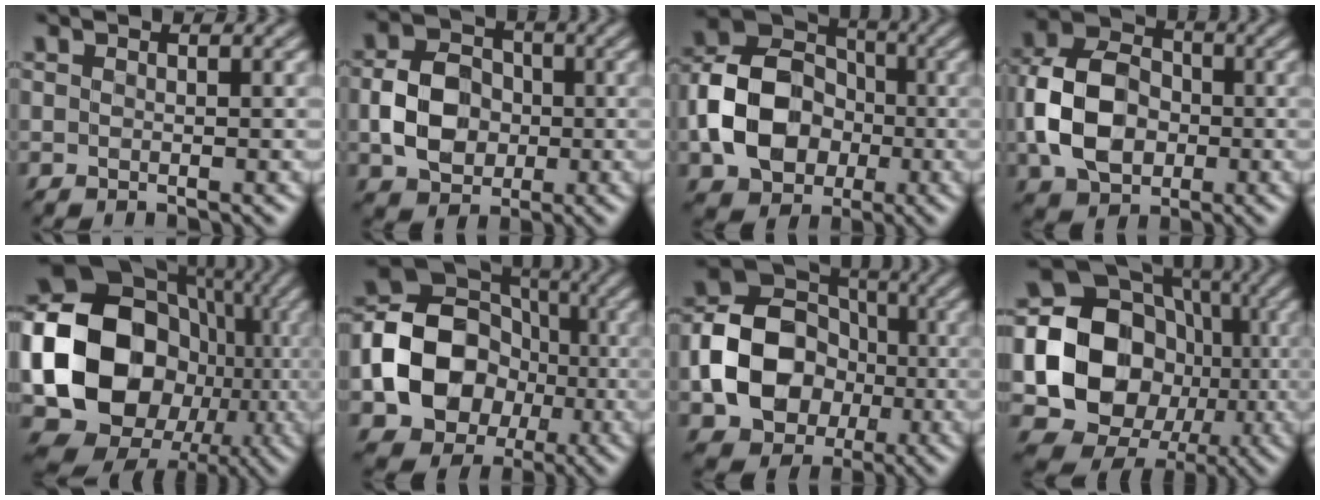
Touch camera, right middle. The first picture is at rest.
{"total": 5.3, "force": [-0.9, 4.3, 3.1], "torque": [-0.061, 0.002, -0.020]}
{"total": 8.8, "force": [-2.1, 6.8, 5.1], "torque": [-0.086, 0.005, -0.046]}
{"total": 8.1, "force": [-1.2, 6.0, 5.3], "torque": [-0.111, 0.009, -0.036]}
{"total": 19.6, "force": [-2.2, 16.6, 10.1], "torque": [-0.174, -0.023, -0.051]}
{"total": 13.2, "force": [-2.6, 10.8, 7.1], "torque": [-0.127, -0.009, -0.069]}
{"total": 10.0, "force": [-2.1, 8.0, 5.7], "torque": [-0.102, 0.004, -0.049]}
{"total": 16.8, "force": [-1.5, 14.9, 7.7], "torque": [-0.128, -0.022, -0.046]}